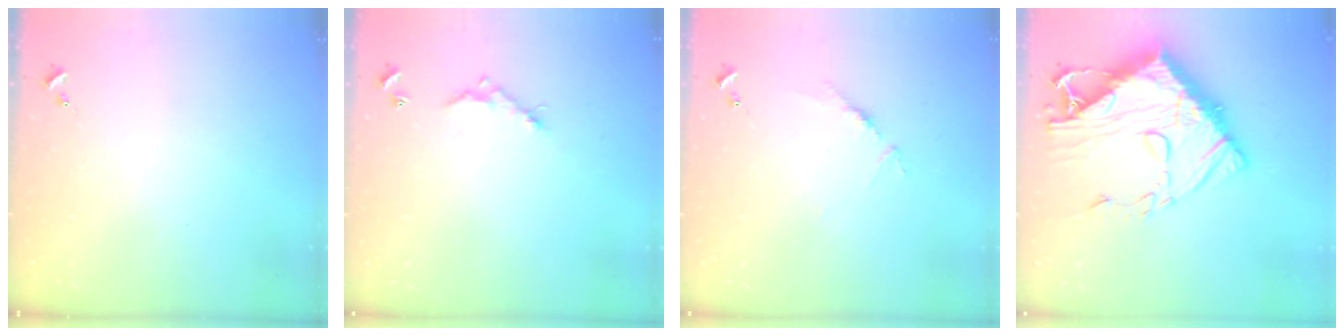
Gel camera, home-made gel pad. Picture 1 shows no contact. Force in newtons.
{"total": 5.8, "press": 5.8, "slide": 0.3}
{"total": 3.5, "press": 3.5, "slide": 0.5}
{"total": 24.2, "press": 24.0, "slide": 2.4}